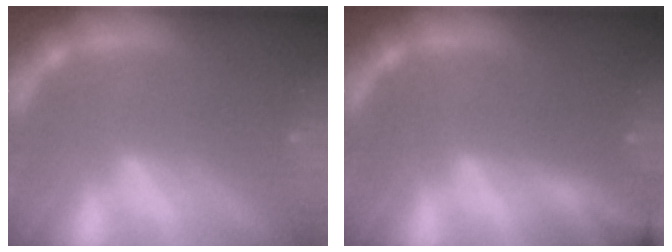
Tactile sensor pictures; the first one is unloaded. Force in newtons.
{"total": 9.4}